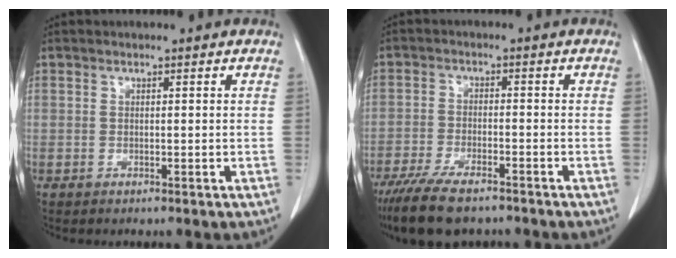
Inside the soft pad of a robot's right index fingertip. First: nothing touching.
{"total": 10.4, "force": [-8.2, 2.7, 5.9], "torque": [-0.101, -0.022, -0.134]}